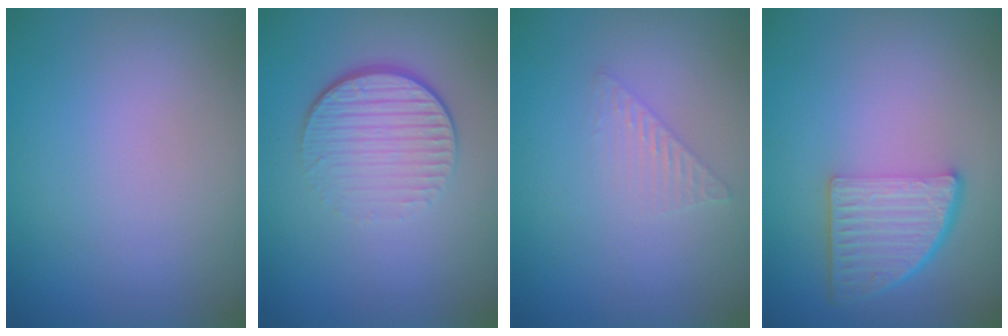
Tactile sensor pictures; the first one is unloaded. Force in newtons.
{"total": 4.3, "press": 2.7, "slide": 3.4}
{"total": 1.4, "press": 1.4, "slide": 0.1}
{"total": 4.5, "press": 3.3, "slide": 3.1}